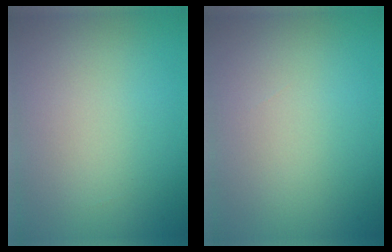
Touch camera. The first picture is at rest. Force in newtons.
{"total": 0.0}